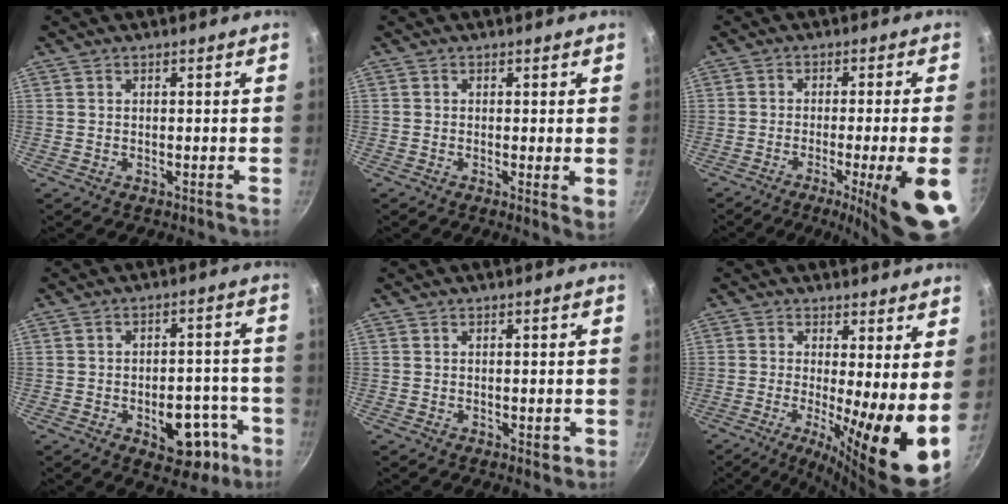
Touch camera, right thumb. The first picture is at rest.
{"total": 1.5, "force": [0.2, 0.3, 1.5], "torque": [-0.022, -0.009, -0.002]}
{"total": 14.1, "force": [-5.6, 0.9, 13.0], "torque": [-0.178, 0.004, -0.076]}
{"total": 12.4, "force": [-5.2, 7.2, 8.6], "torque": [-0.062, 0.035, -0.059]}
{"total": 1.9, "force": [-0.6, 1.0, 1.5], "torque": [-0.019, -0.001, -0.007]}
{"total": 14.1, "force": [-0.8, 3.1, 13.8], "torque": [-0.198, -0.026, -0.012]}